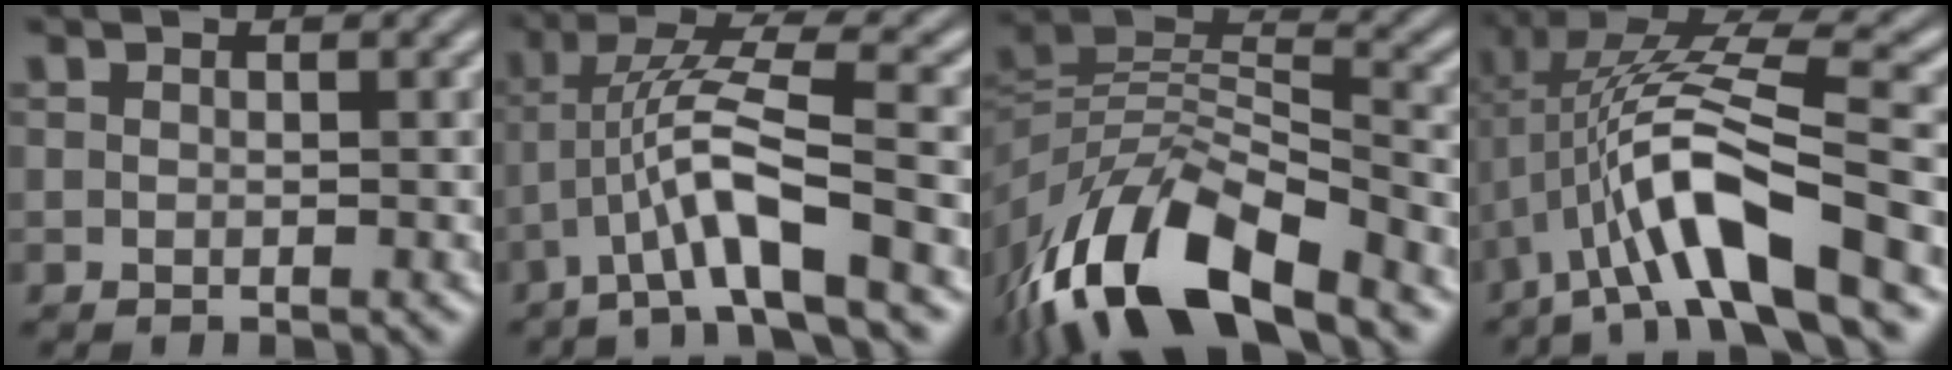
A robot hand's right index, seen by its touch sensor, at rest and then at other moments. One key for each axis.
{"total": 5.9, "fx": -0.2, "fy": 1.3, "fz": 5.7, "tx": -0.105, "ty": -0.002, "tz": -0.001}
{"total": 11.3, "fx": -4.0, "fy": 6.3, "fz": 8.5, "tx": -0.160, "ty": -0.039, "tz": -0.051}
{"total": 8.0, "fx": -0.4, "fy": 2.3, "fz": 7.6, "tx": -0.143, "ty": -0.002, "tz": -0.001}